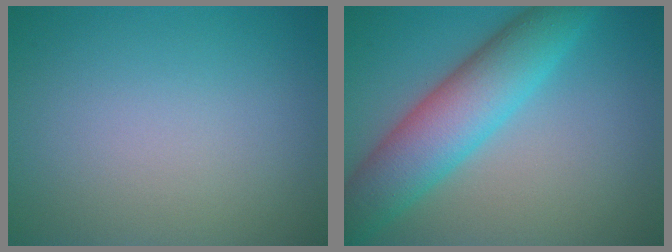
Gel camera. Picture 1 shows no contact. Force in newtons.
{"total": 7.6, "press": 7.6, "slide": 0.2}